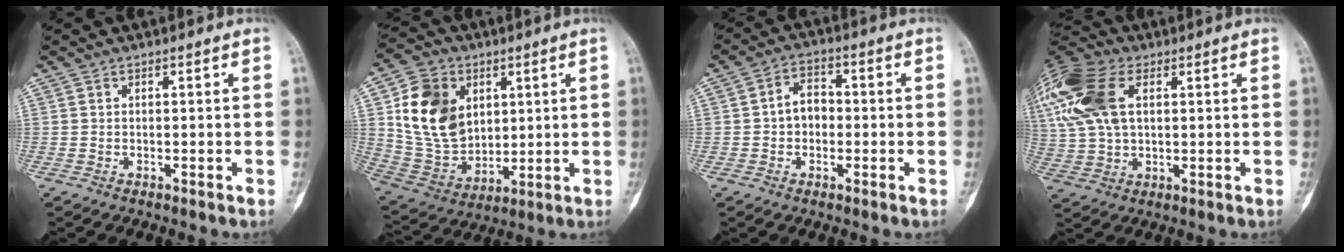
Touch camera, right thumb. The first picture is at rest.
{"total": 16.8, "force": [4.5, 12.7, 10.1], "torque": [-0.155, -0.016, 0.098]}
{"total": 5.5, "force": [-0.4, 4.2, 3.5], "torque": [-0.036, 0.018, -0.016]}
{"total": 20.4, "force": [6.7, 12.3, 14.9], "torque": [-0.364, 0.024, 0.123]}